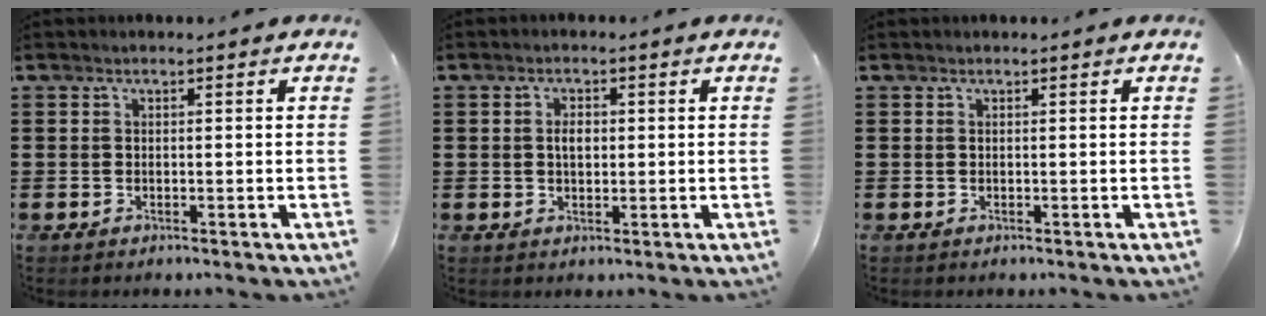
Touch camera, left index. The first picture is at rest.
{"total": 2.2, "force": [0.2, 1.2, 1.8], "torque": [-0.037, 0.006, 0.001]}
{"total": 0.0}